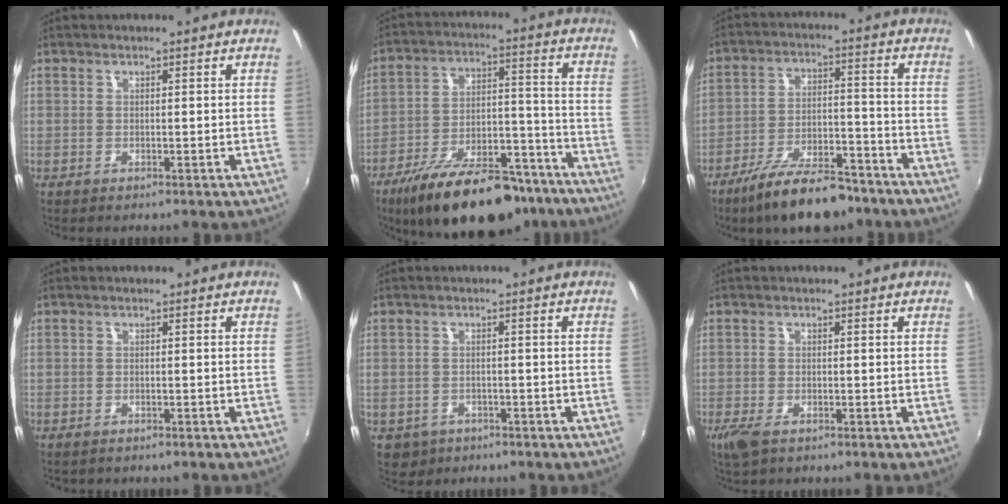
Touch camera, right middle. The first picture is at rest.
{"total": 23.7, "force": [-17.8, 9.4, 12.5], "torque": [-0.217, 0.002, -0.252]}
{"total": 15.4, "force": [-11.8, 5.0, 8.5], "torque": [-0.161, -0.008, -0.187]}
{"total": 0.8, "force": [-0.7, 0.4, 0.2], "torque": [-0.007, -0.001, -0.011]}
{"total": 4.4, "force": [-1.9, 3.7, 1.5], "torque": [-0.037, -0.005, -0.023]}
{"total": 3.5, "force": [-2.1, 1.5, 2.3], "torque": [-0.054, -0.011, -0.040]}